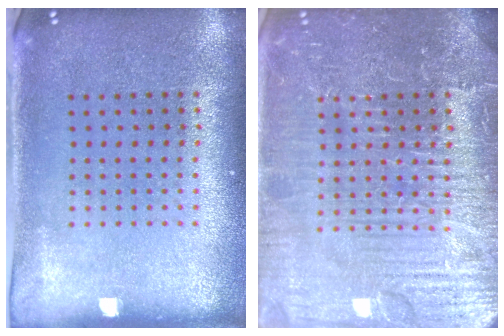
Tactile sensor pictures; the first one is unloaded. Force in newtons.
{"total": 7.7, "press": 7.6, "slide": 0.9}